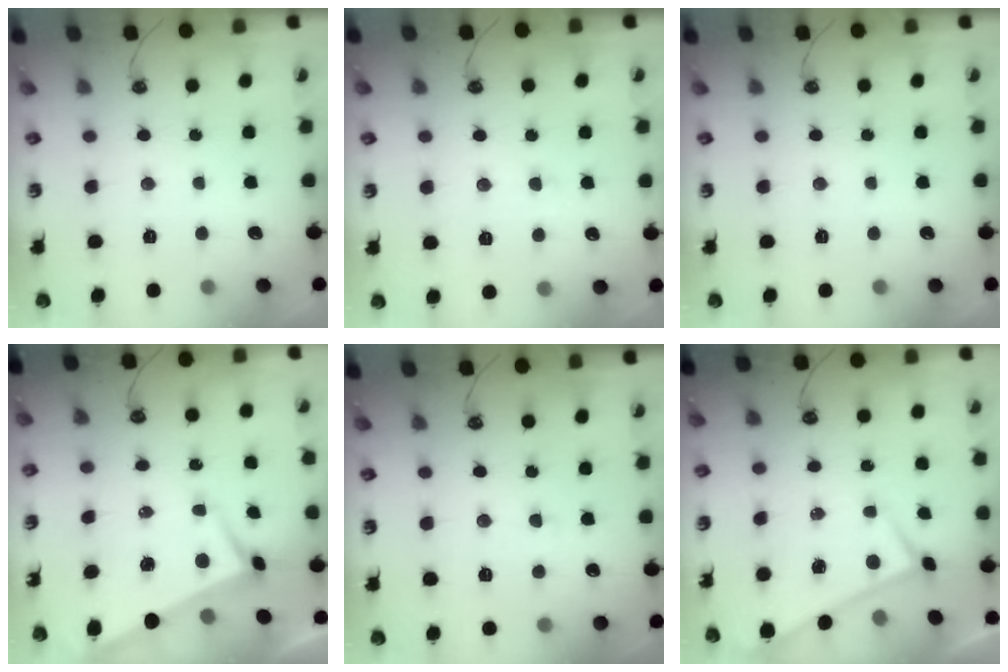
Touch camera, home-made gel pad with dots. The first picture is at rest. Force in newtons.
{"total": 1.3, "press": 1.2, "slide": 0.5}
{"total": 0.0}
{"total": 2.5, "press": 2.3, "slide": 0.9}
{"total": 2.7, "press": 2.5, "slide": 1.1}
{"total": 0.0}